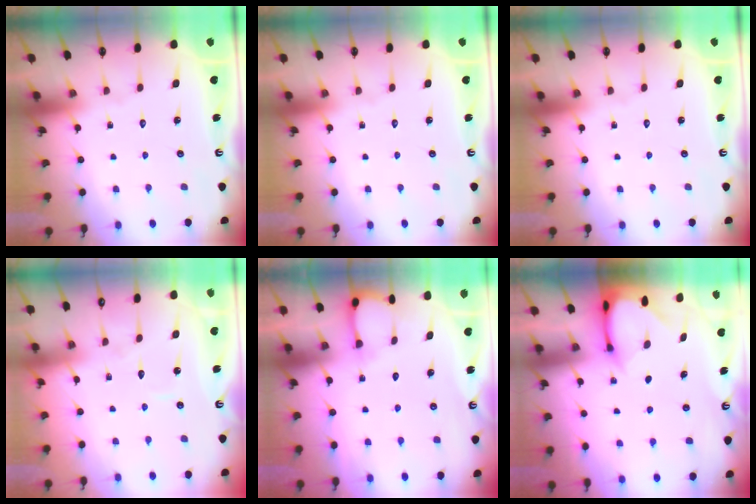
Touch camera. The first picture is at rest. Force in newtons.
{"total": 0.0}
{"total": 0.0}
{"total": 2.8, "press": 2.8, "slide": 0.3}
{"total": 2.6, "press": 2.6, "slide": 0.3}
{"total": 3.2, "press": 3.2, "slide": 0.1}